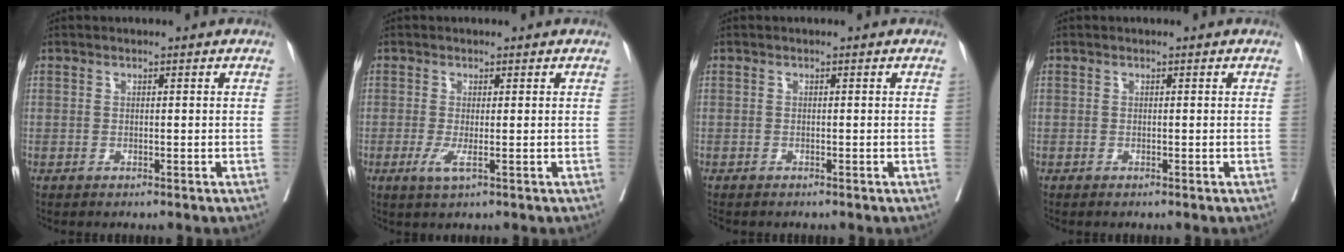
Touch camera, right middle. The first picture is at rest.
{"total": 2.4, "force": [-0.7, 0.2, 2.2], "torque": [-0.046, -0.008, -0.012]}
{"total": 1.7, "force": [-1.5, 0.4, 0.5], "torque": [-0.010, -0.003, -0.021]}
{"total": 0.0}